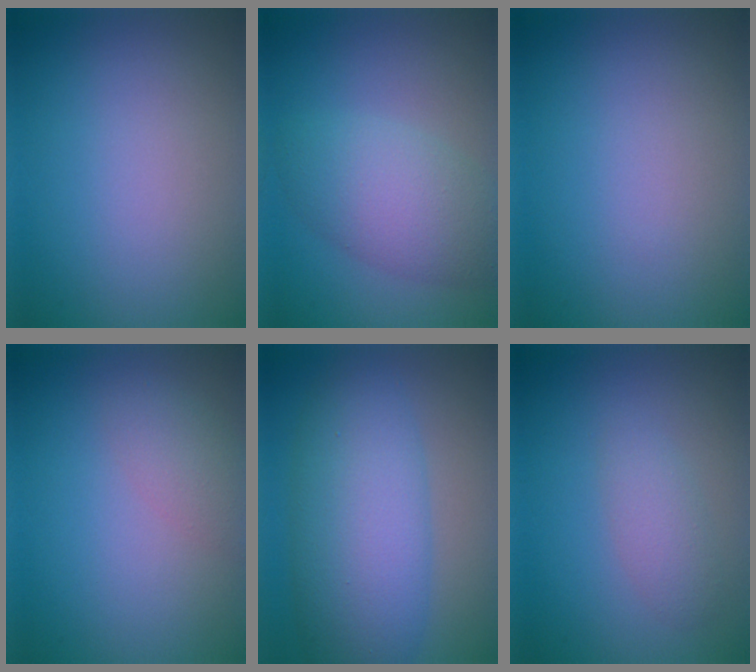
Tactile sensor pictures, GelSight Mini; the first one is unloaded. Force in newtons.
{"total": 5.4, "press": 5.4, "slide": 0.2}
{"total": 0.0}
{"total": 2.1, "press": 2.1, "slide": 0.1}
{"total": 8.6, "press": 8.6, "slide": 0.3}
{"total": 1.9, "press": 1.9, "slide": 0.1}